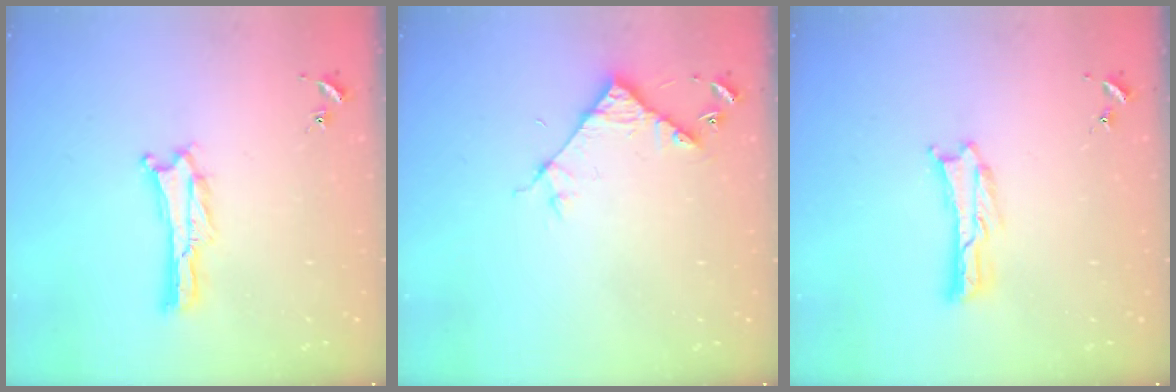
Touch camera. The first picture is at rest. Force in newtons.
{"total": 5.7, "press": 5.7, "slide": 0.4}
{"total": 0.0}